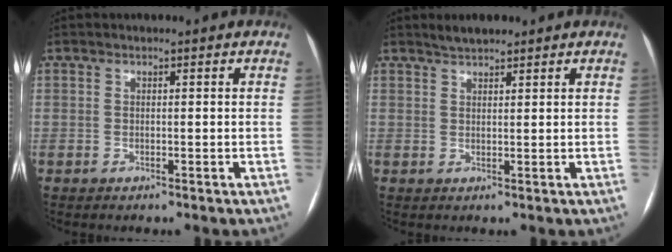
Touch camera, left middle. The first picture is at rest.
{"total": 2.6, "force": [2.3, 0.7, 1.1], "torque": [-0.025, 0.010, 0.040]}